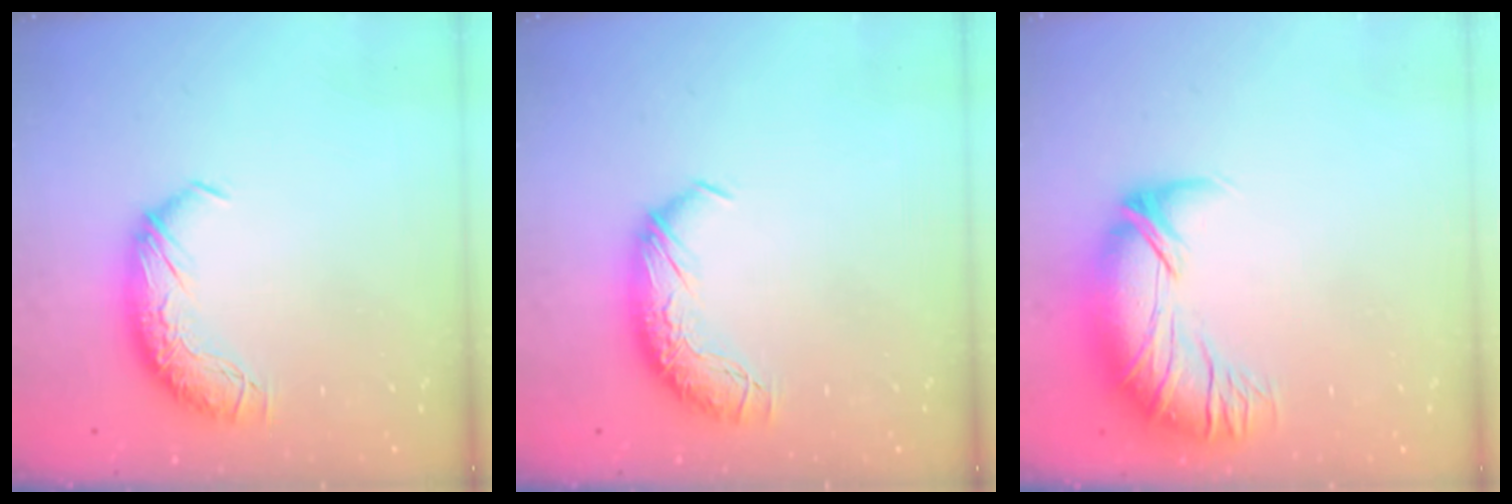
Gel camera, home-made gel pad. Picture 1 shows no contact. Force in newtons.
{"total": 0.0}
{"total": 2.9, "press": 0.6, "slide": 2.9}